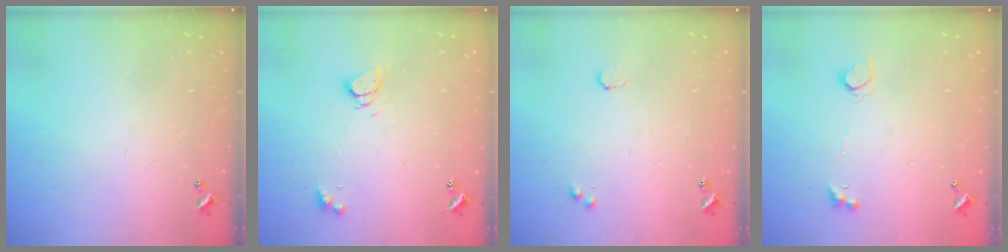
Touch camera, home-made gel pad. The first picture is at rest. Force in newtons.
{"total": 3.5, "press": 3.5, "slide": 0.3}
{"total": 1.8, "press": 1.8, "slide": 0.4}
{"total": 2.5, "press": 2.2, "slide": 1.2}